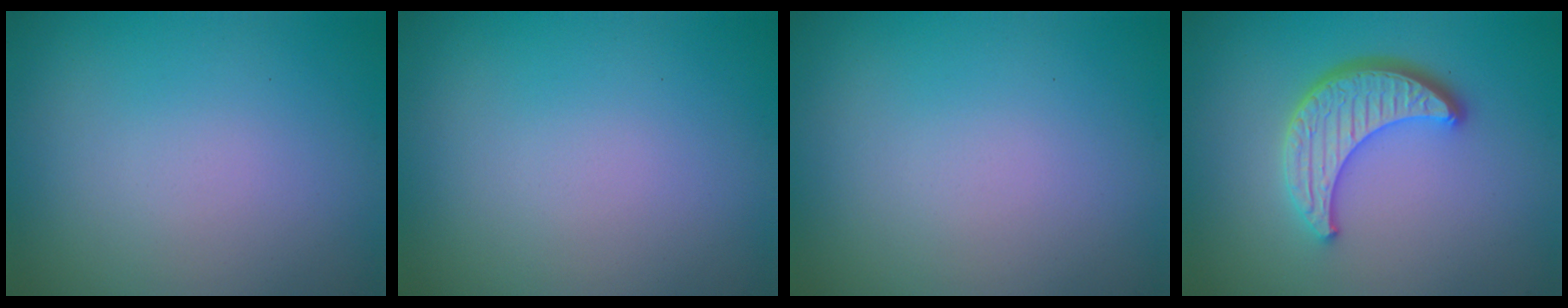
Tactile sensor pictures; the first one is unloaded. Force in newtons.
{"total": 0.0}
{"total": 0.0}
{"total": 4.6, "press": 3.8, "slide": 2.6}